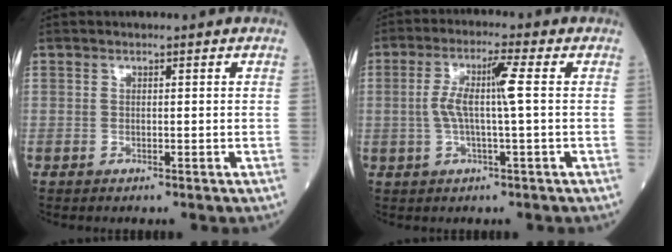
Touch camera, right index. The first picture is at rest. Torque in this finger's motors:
{"motor_torque": [1.23, 0.06, 0.49, 0.14]}